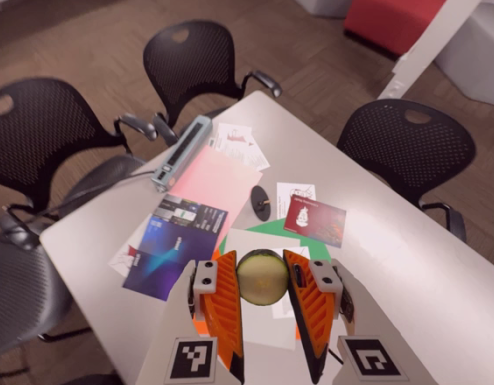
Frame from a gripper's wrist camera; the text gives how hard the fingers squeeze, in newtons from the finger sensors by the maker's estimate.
{"total": 10.8, "left": 10.8, "right": 10.9}